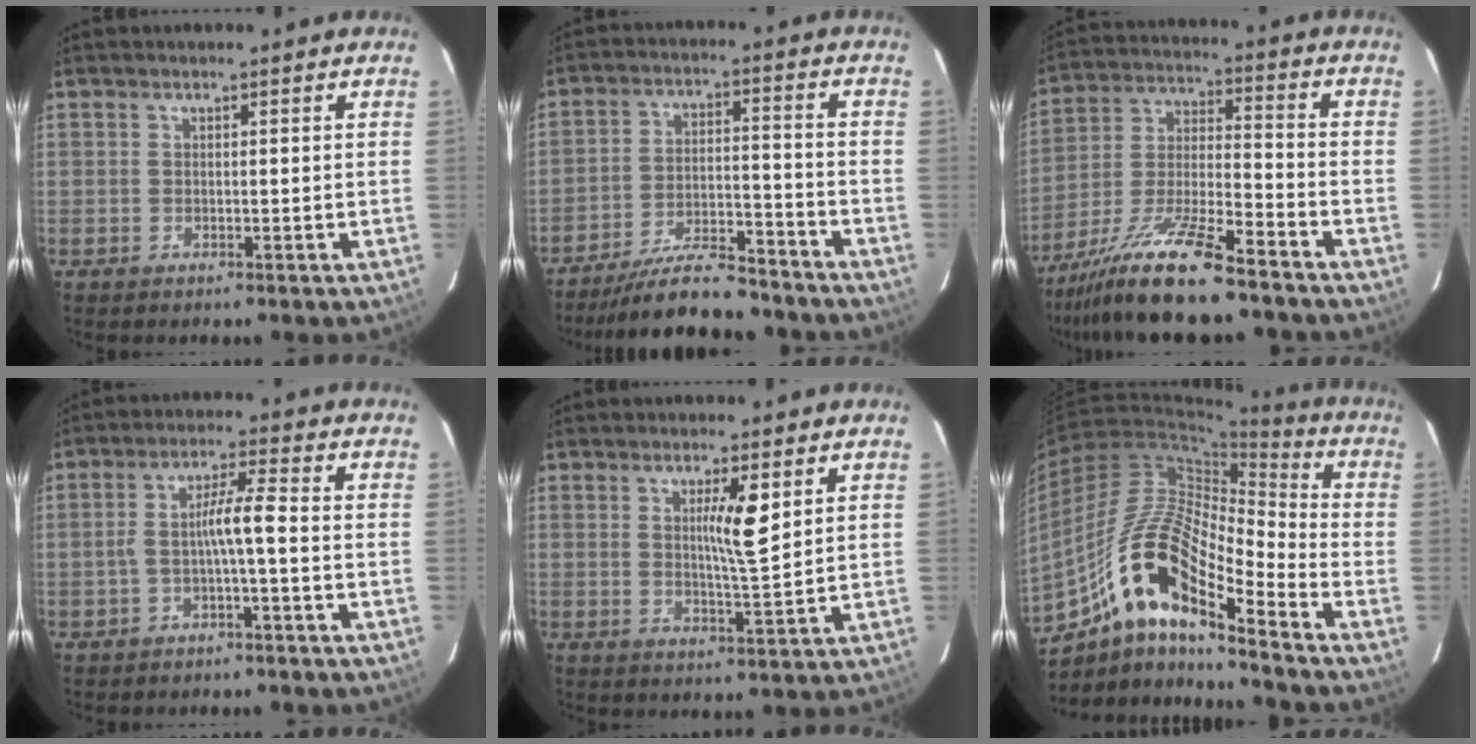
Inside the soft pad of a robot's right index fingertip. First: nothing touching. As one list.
[{"total": 12.0, "force": [-10.9, 1.6, 4.7], "torque": [-0.076, 0.005, -0.183]}, {"total": 14.8, "force": [-11.5, 1.2, 9.2], "torque": [-0.183, -0.017, -0.207]}, {"total": 4.8, "force": [-1.1, -0.1, 4.7], "torque": [-0.086, 0.020, -0.016]}, {"total": 5.2, "force": [1.9, 0.0, 4.9], "torque": [-0.081, -0.007, 0.032]}, {"total": 15.9, "force": [-9.2, 3.5, 12.5], "torque": [-0.247, 0.025, -0.158]}]